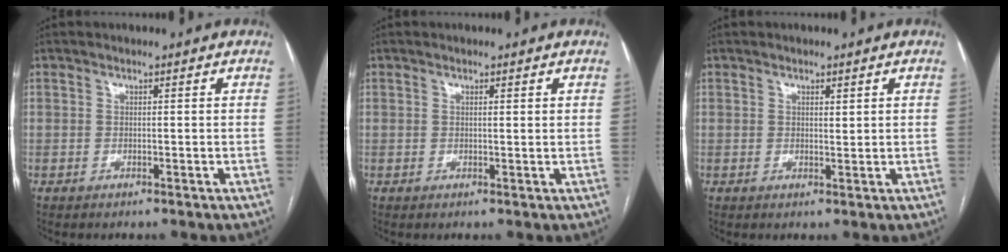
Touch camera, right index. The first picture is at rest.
{"total": 0.7, "force": [0.4, 0.0, 0.6], "torque": [-0.011, 0.000, 0.005]}
{"total": 1.1, "force": [0.6, 0.3, 0.9], "torque": [-0.016, -0.004, 0.010]}